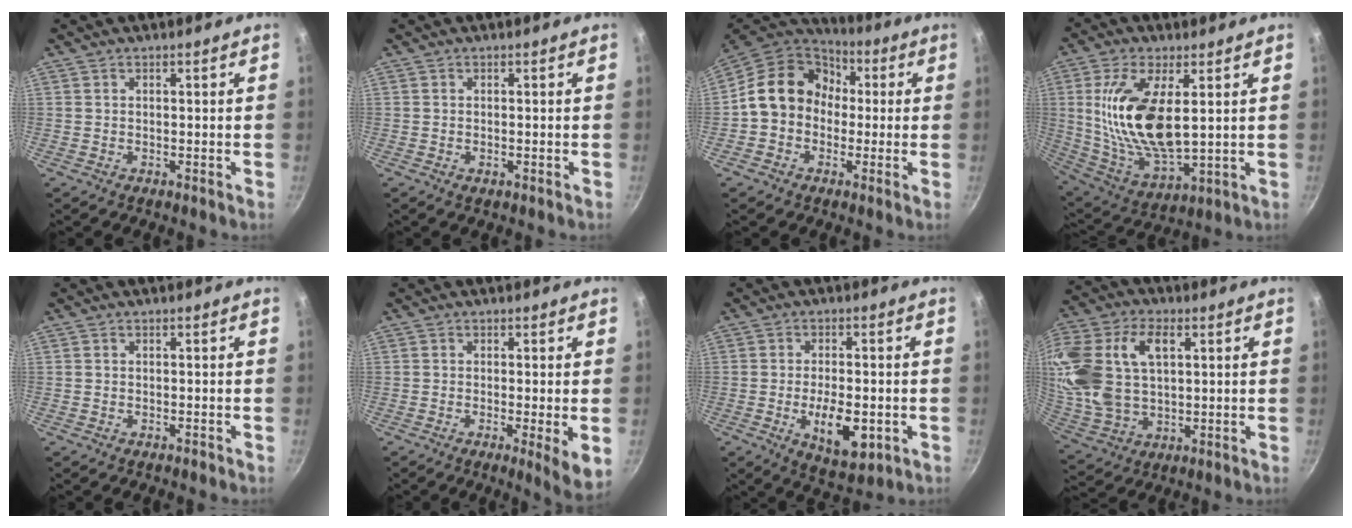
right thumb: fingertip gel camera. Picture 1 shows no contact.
{"total": 1.0, "force": [-0.3, 0.5, 0.8], "torque": [-0.012, 0.000, -0.005]}
{"total": 14.7, "force": [0.8, 12.4, 7.9], "torque": [-0.097, 0.040, -0.007]}
{"total": 18.0, "force": [3.4, 8.1, 15.7], "torque": [-0.305, -0.025, 0.074]}
{"total": 0.6, "force": [-0.4, 0.4, 0.3], "torque": [-0.005, 0.003, -0.006]}
{"total": 5.8, "force": [-0.9, 0.8, 5.7], "torque": [-0.084, -0.014, -0.012]}
{"total": 12.3, "force": [-3.3, 5.8, 10.4], "torque": [-0.156, 0.005, -0.044]}
{"total": 22.9, "force": [5.8, 14.8, 16.4], "torque": [-0.363, 0.008, 0.115]}